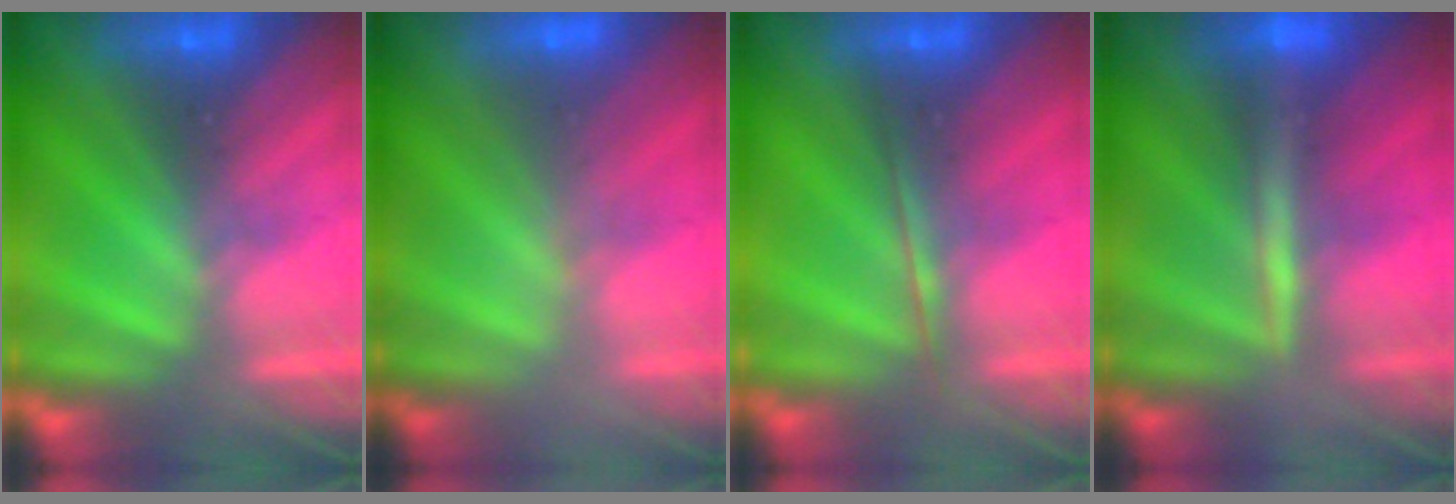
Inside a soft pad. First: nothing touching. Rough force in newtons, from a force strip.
{"total": 2.3}
{"total": 1.7}
{"total": 2.4}